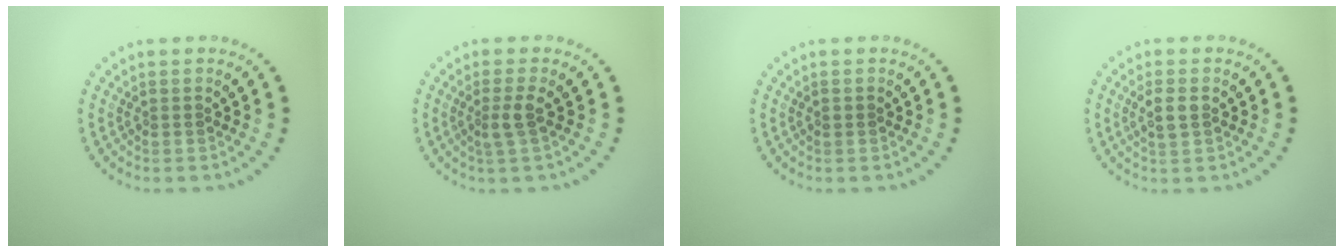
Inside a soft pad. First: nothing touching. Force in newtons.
{"total": 1.9, "press": 1.4, "slide": 1.3}
{"total": 0.5, "press": 0.5, "slide": 0.1}
{"total": 1.8, "press": 1.8, "slide": 0.3}